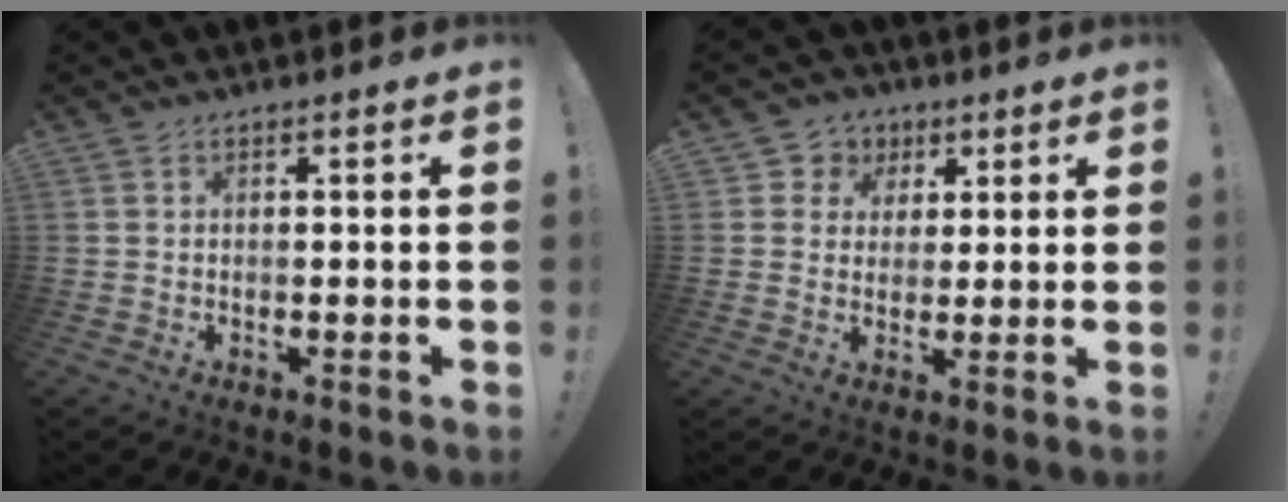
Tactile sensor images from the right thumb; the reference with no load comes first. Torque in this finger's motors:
{"motor_torque": [-0.17, 0.27, 0.40, -0.13, -0.01]}